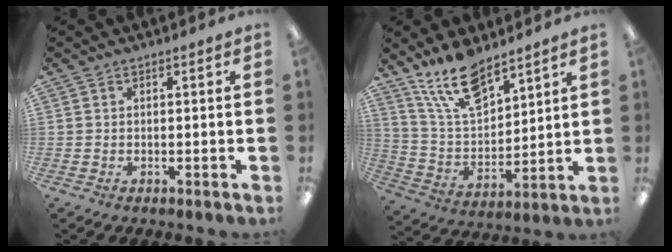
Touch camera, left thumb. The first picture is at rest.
{"total": 14.8, "force": [11.2, 6.1, 7.6], "torque": [-0.158, -0.053, 0.207]}